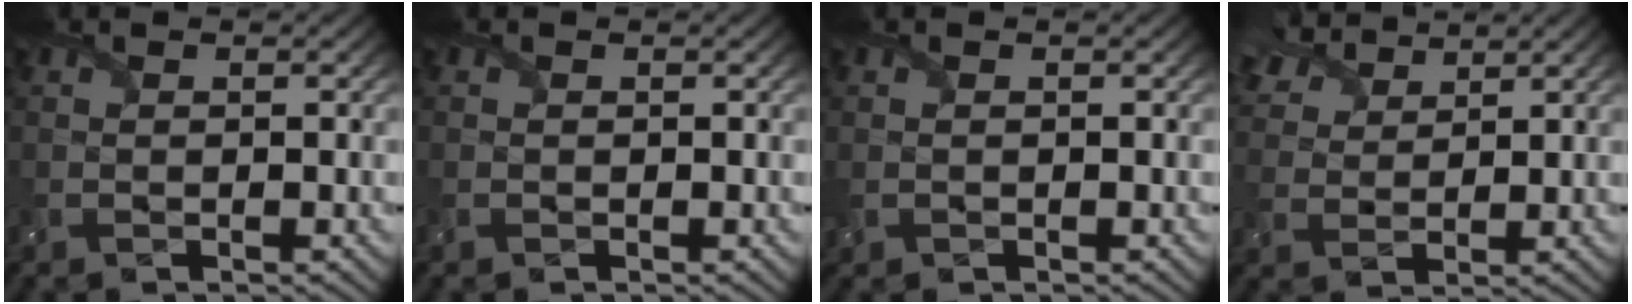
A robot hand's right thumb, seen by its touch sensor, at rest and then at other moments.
{"total": 0.0}
{"total": 0.6, "force": [0.0, 0.4, 0.4], "torque": [-0.016, 0.000, 0.003]}
{"total": 6.3, "force": [5.0, 2.8, 2.7], "torque": [-0.074, 0.023, 0.101]}